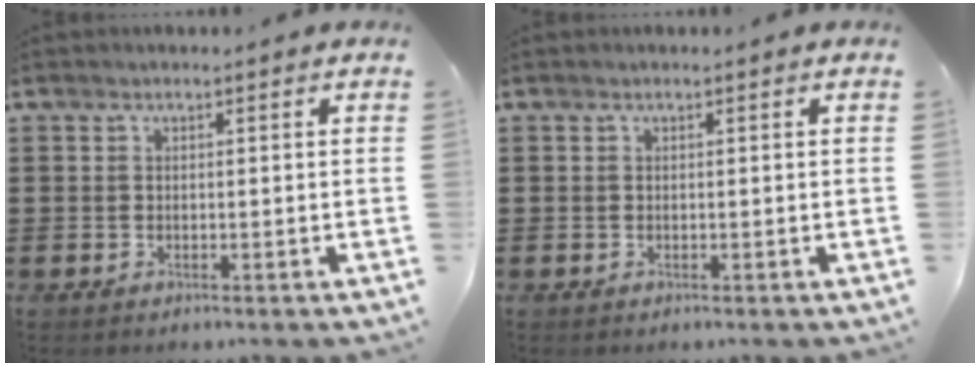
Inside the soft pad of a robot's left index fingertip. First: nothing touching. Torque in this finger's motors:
{"motor_torque": [0.60, -0.83, 0.00, -0.01]}